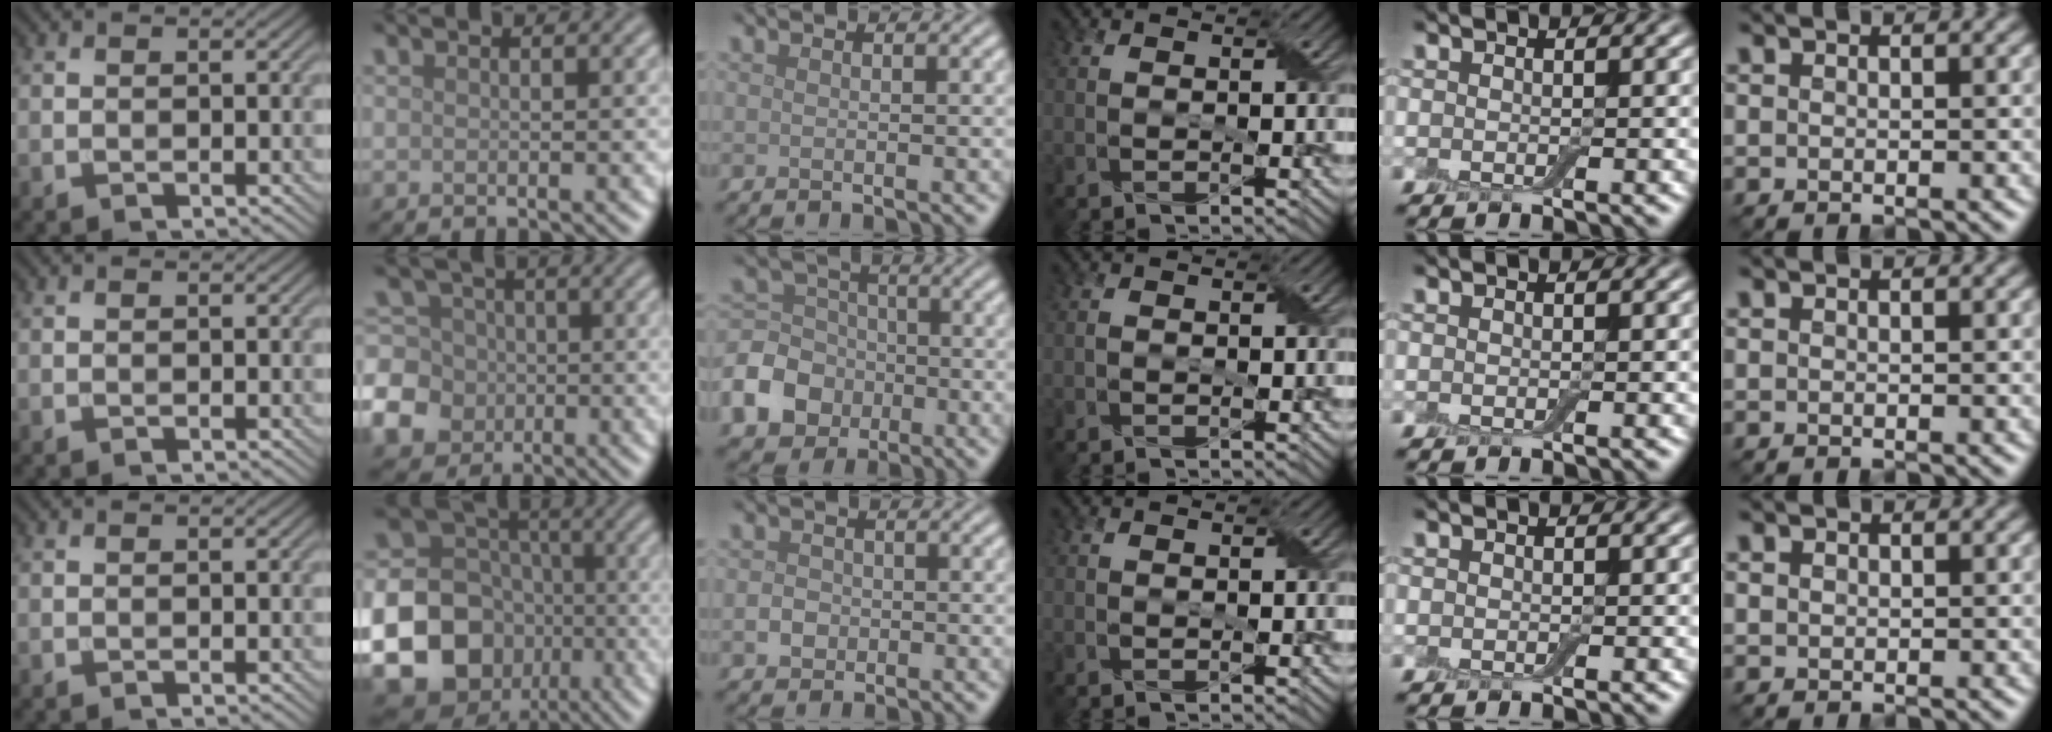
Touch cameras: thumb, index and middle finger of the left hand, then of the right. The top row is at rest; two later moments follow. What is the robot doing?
{"motion": "fold", "object": "aluminum foil"}